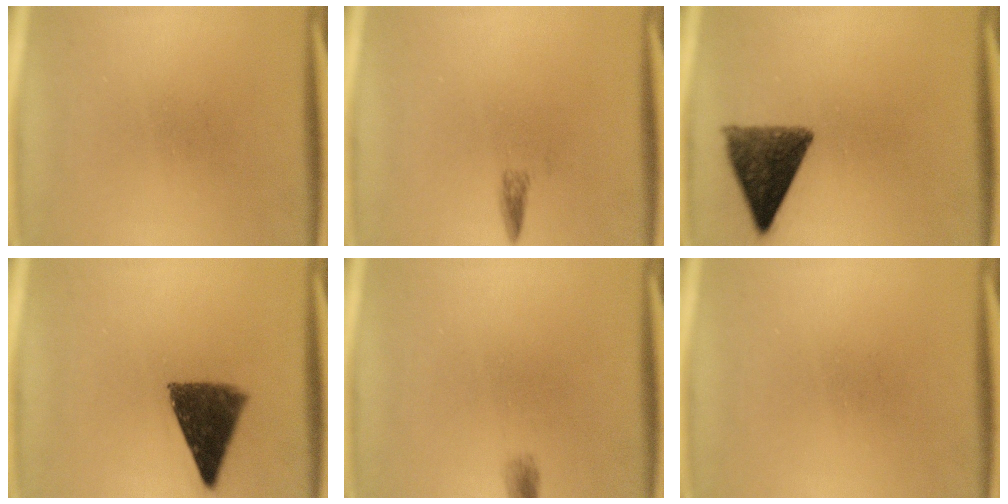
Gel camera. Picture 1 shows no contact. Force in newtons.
{"total": 1.2}
{"total": 10.4}
{"total": 10.5}
{"total": 1.4}
{"total": 0.0}